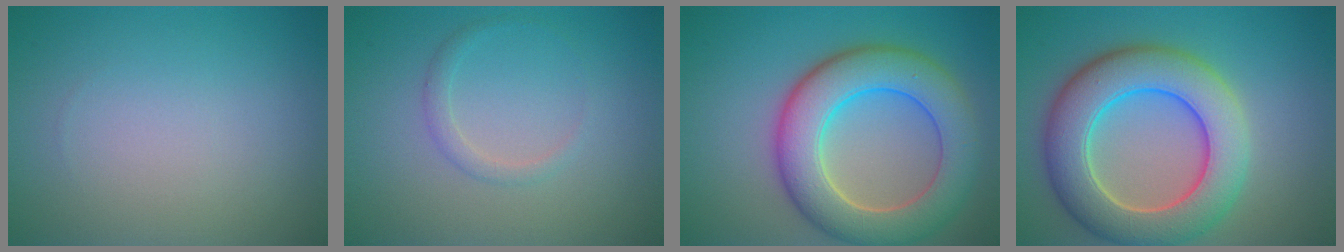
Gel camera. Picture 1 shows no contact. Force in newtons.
{"total": 1.2, "press": 1.2, "slide": 0.1}
{"total": 8.8, "press": 8.8, "slide": 0.7}
{"total": 9.3, "press": 9.3, "slide": 0.4}